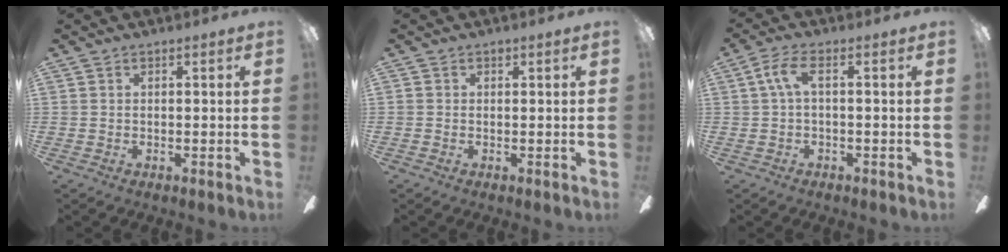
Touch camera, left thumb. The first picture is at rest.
{"total": 0.0}
{"total": 5.8, "force": [0.7, 2.0, 5.4], "torque": [-0.117, 0.006, 0.008]}